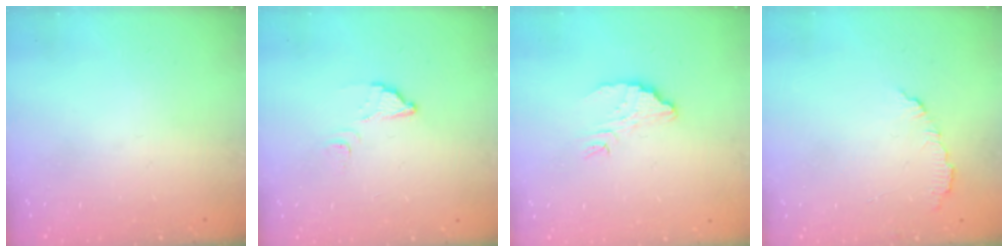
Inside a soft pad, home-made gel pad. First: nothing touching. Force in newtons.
{"total": 2.7, "press": 2.7, "slide": 0.3}
{"total": 5.4, "press": 5.4, "slide": 0.3}
{"total": 4.5, "press": 4.5, "slide": 0.4}